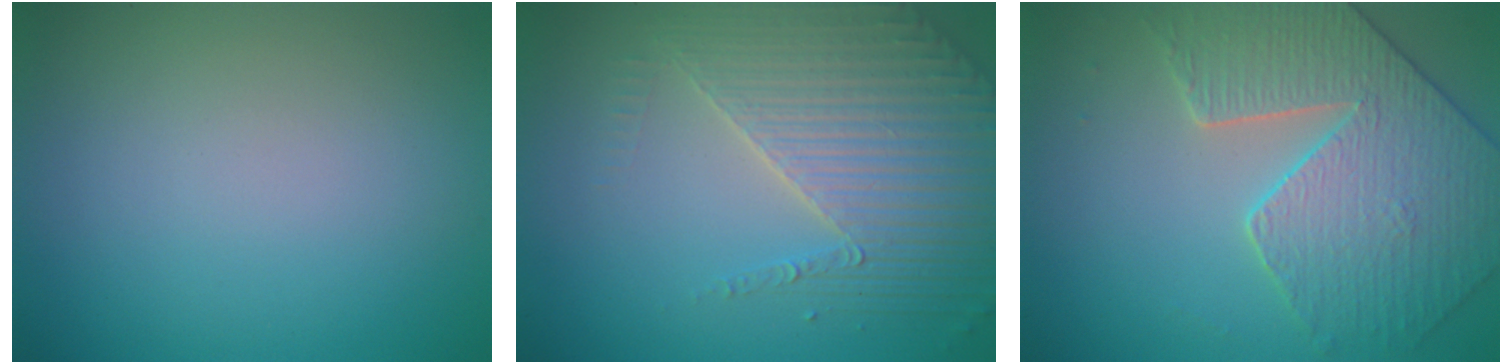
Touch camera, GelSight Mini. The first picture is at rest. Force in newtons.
{"total": 4.6, "press": 4.1, "slide": 2.0}
{"total": 4.8, "press": 4.7, "slide": 0.8}